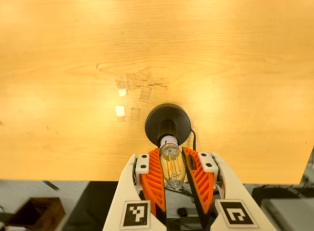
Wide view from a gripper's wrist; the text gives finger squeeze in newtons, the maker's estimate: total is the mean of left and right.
{"total": 12.7, "left": 13.3, "right": 12.2}